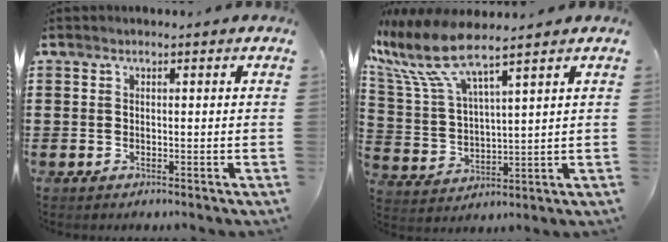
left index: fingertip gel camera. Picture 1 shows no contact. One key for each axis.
{"total": 9.4, "fx": 7.4, "fy": 1.7, "fz": 5.5, "tx": -0.152, "ty": -0.040, "tz": 0.124}